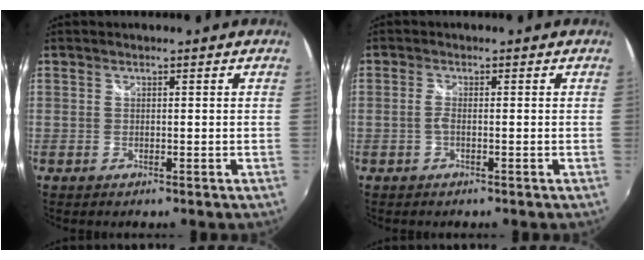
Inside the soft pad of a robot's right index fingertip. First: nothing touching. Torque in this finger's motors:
{"motor_torque": [0.35, -0.40, 0.13, 0.05]}